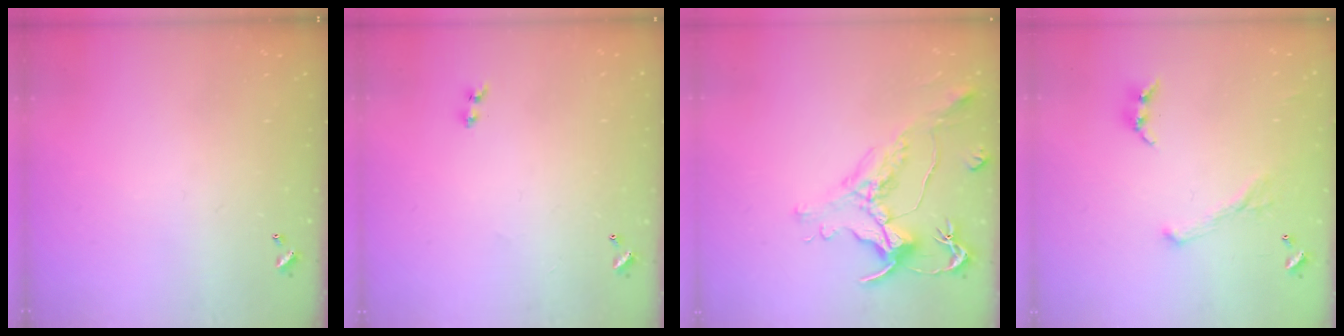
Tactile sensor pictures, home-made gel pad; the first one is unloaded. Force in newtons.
{"total": 1.1, "press": 0.9, "slide": 0.6}
{"total": 1.7, "press": 1.1, "slide": 1.2}
{"total": 2.1, "press": 2.0, "slide": 0.7}